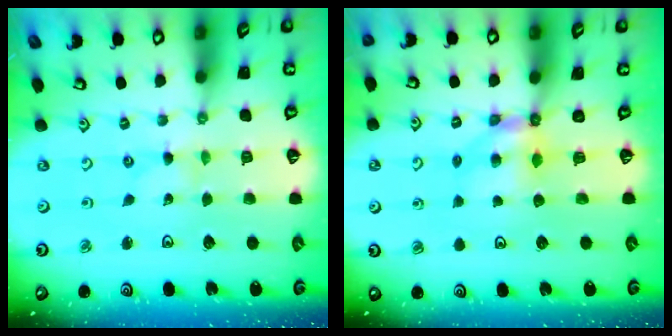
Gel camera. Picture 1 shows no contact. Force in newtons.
{"total": 6.2, "press": 6.2, "slide": 0.6}